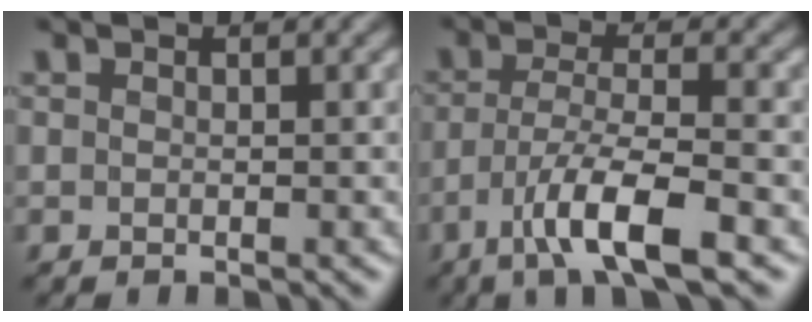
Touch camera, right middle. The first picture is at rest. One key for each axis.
{"total": 6.3, "fx": -3.6, "fy": 1.4, "fz": 5.0, "tx": -0.090, "ty": 0.002, "tz": -0.068}